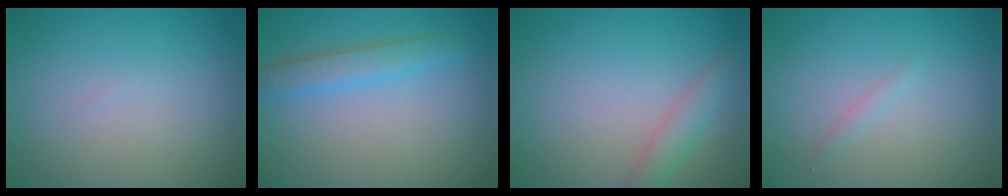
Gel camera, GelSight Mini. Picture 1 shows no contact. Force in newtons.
{"total": 2.6, "press": 2.6, "slide": 0.1}
{"total": 2.1, "press": 2.1, "slide": 0.1}
{"total": 0.7, "press": 0.7, "slide": 0.1}